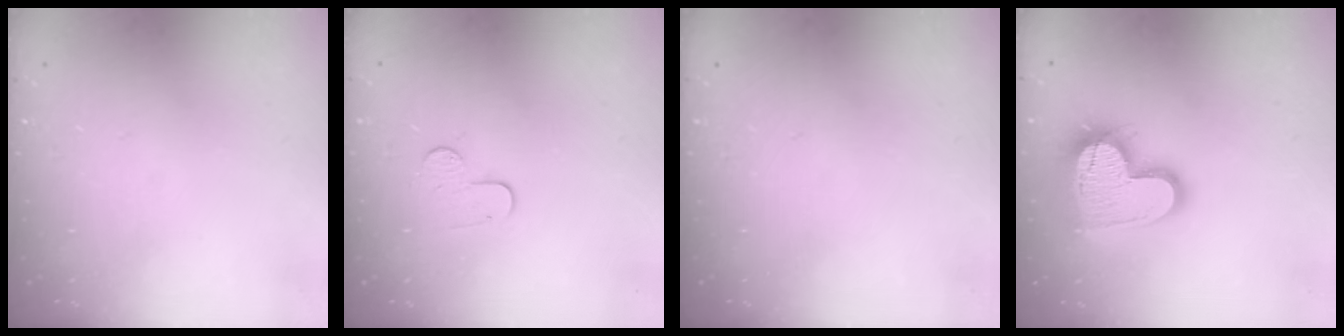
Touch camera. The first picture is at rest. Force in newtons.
{"total": 6.6, "press": 6.5, "slide": 0.6}
{"total": 0.0}
{"total": 18.2, "press": 18.1, "slide": 1.5}